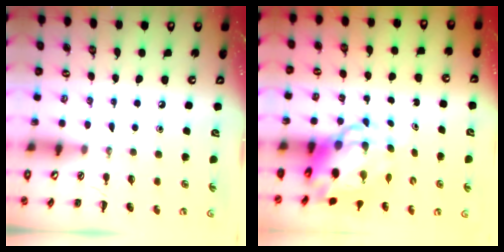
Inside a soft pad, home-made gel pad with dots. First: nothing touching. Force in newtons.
{"total": 9.3, "press": 8.9, "slide": 2.7}